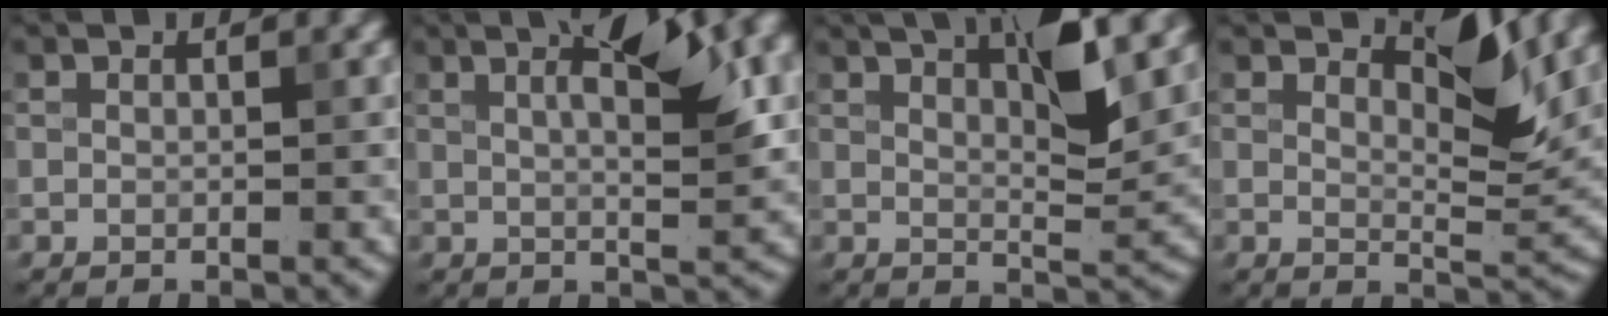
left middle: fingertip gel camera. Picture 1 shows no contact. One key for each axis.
{"total": 8.7, "fx": 2.4, "fy": 3.2, "fz": 7.7, "tx": -0.098, "ty": 0.033, "tz": 0.040}
{"total": 5.5, "fx": 3.1, "fy": 1.0, "fz": 4.4, "tx": -0.076, "ty": 0.010, "tz": 0.061}
{"total": 3.0, "fx": 2.1, "fy": 0.2, "fz": 2.1, "tx": -0.048, "ty": -0.006, "tz": 0.048}